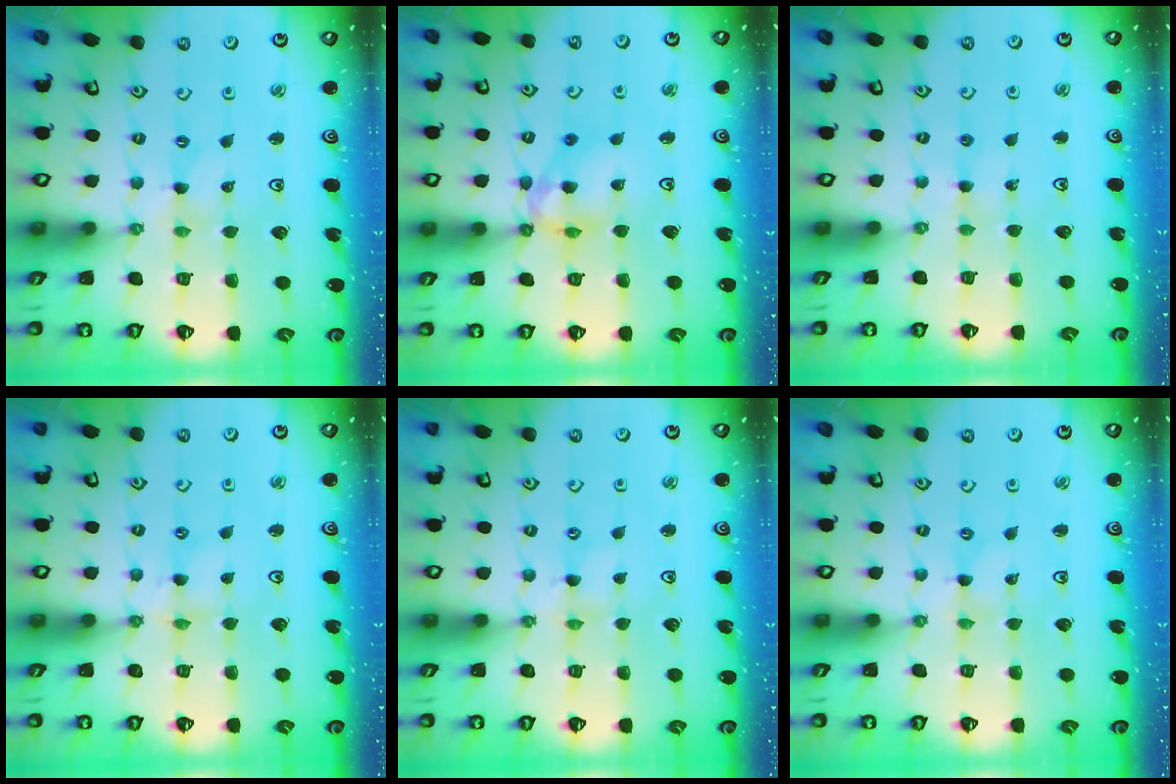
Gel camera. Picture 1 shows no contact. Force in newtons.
{"total": 11.7, "press": 11.7, "slide": 0.9}
{"total": 2.3, "press": 2.3, "slide": 0.3}
{"total": 2.0, "press": 2.0, "slide": 0.3}
{"total": 1.4, "press": 1.4, "slide": 0.2}
{"total": 0.0}